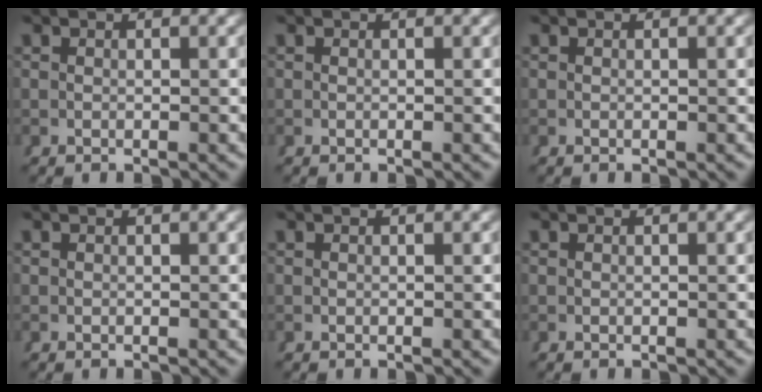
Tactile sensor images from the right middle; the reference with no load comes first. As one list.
[{"total": 0.0}, {"total": 0.0}, {"total": 0.0}, {"total": 0.0}, {"total": 0.0}]